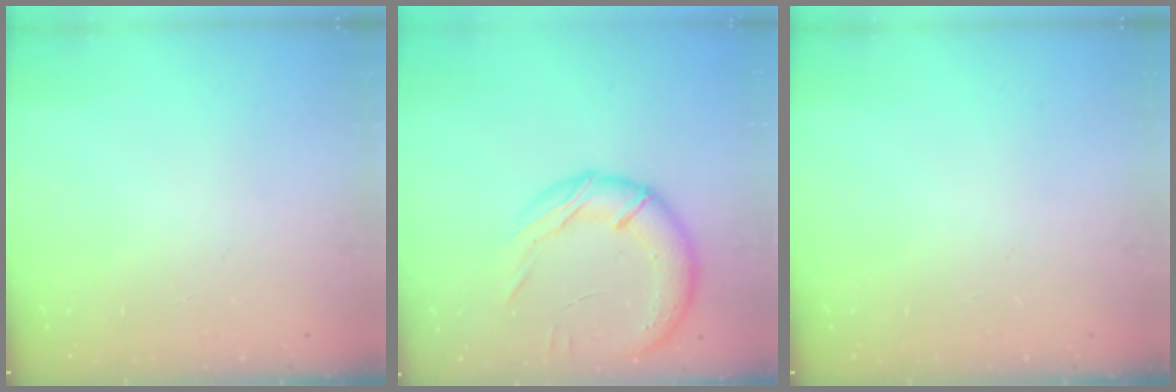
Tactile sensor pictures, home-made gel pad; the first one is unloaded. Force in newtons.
{"total": 17.2, "press": 16.9, "slide": 3.1}
{"total": 0.0}